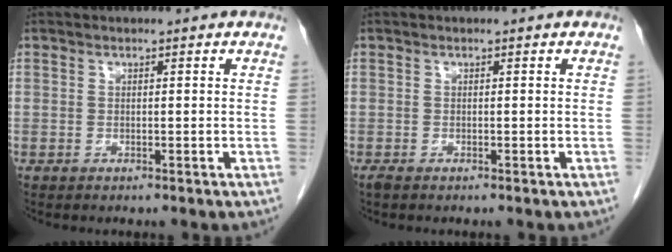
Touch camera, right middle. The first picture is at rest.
{"total": 0.7, "force": [-0.6, 0.2, 0.4], "torque": [-0.012, -0.004, -0.011]}